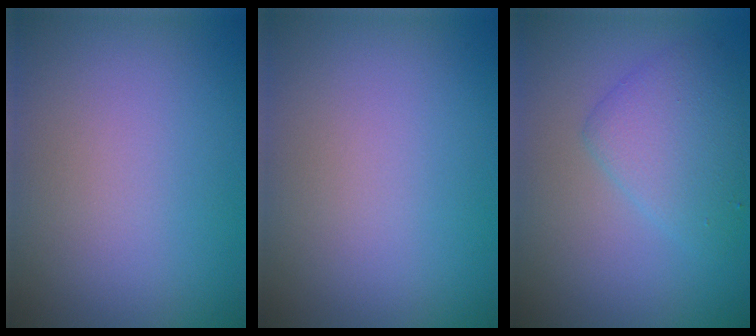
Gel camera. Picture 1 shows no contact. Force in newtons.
{"total": 0.0}
{"total": 3.6, "press": 3.6, "slide": 0.2}